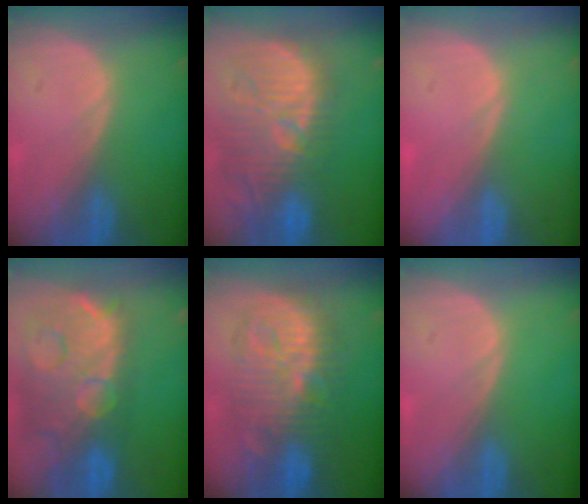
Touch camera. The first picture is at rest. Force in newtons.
{"total": 13.5, "press": 12.5, "slide": 5.0}
{"total": 0.5, "press": 0.0, "slide": 0.5}
{"total": 14.7, "press": 11.9, "slide": 8.6}
{"total": 11.1, "press": 11.1, "slide": 0.7}
{"total": 0.0}